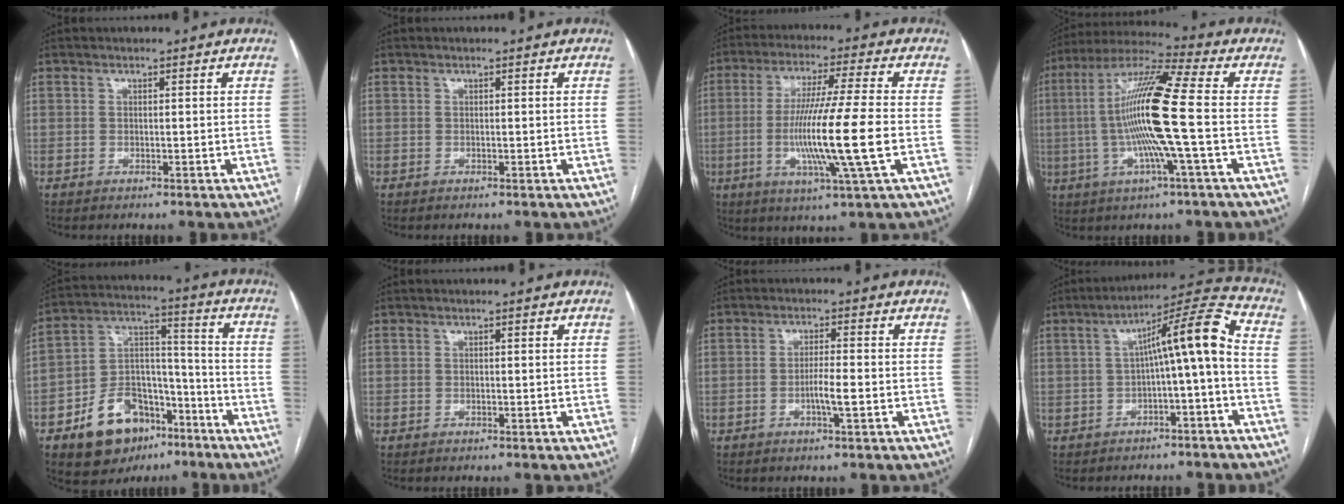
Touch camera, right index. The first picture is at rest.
{"total": 0.0}
{"total": 14.2, "force": [-2.5, -1.1, 13.9], "torque": [-0.271, -0.018, -0.053]}
{"total": 16.0, "force": [-1.1, -0.6, 15.9], "torque": [-0.306, 0.004, -0.035]}
{"total": 15.0, "force": [-8.7, 9.2, 8.0], "torque": [-0.145, 0.032, -0.139]}
{"total": 0.0}
{"total": 3.4, "force": [-1.0, 0.0, 3.3], "torque": [-0.062, -0.003, -0.018]}
{"total": 9.9, "force": [-0.7, 0.3, 9.9], "torque": [-0.148, 0.036, -0.010]}